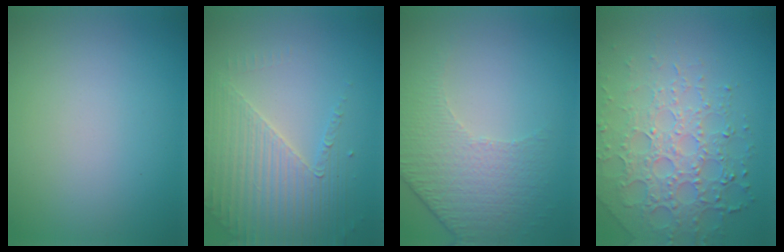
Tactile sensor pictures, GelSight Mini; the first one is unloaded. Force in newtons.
{"total": 4.0, "press": 3.8, "slide": 1.3}
{"total": 4.8, "press": 3.4, "slide": 3.4}
{"total": 6.7, "press": 4.9, "slide": 4.5}